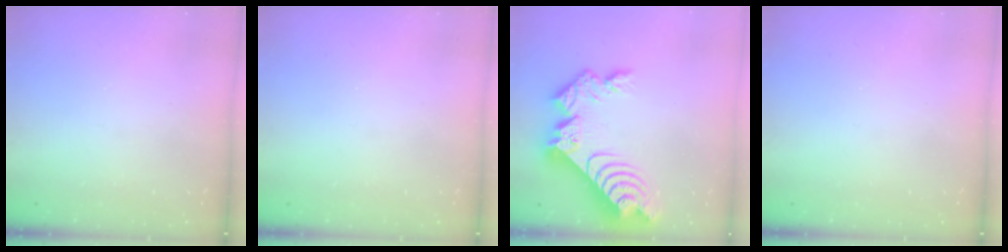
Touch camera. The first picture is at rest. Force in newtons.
{"total": 0.0}
{"total": 15.0, "press": 15.0, "slide": 1.4}
{"total": 0.0}